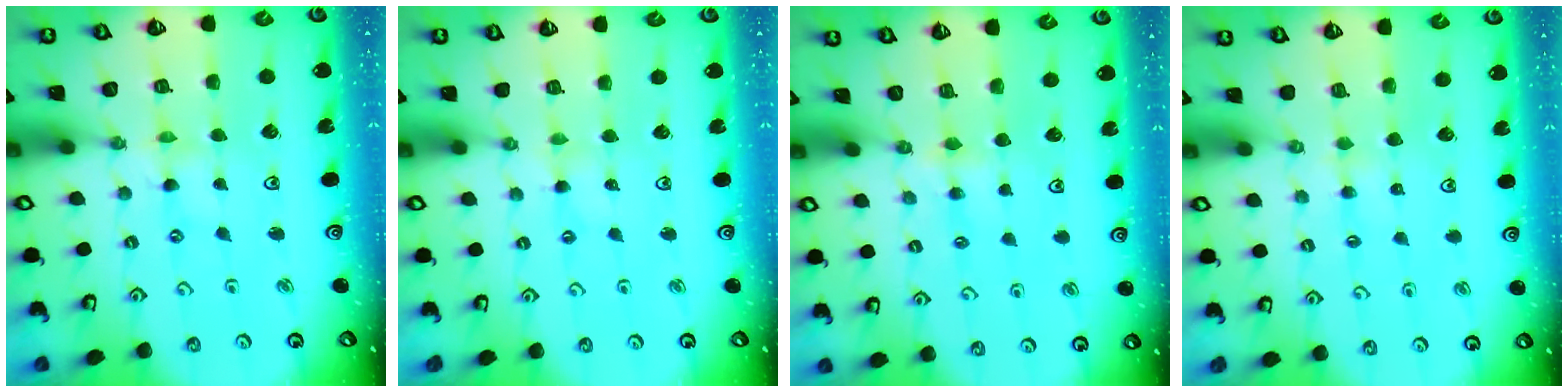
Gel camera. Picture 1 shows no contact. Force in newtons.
{"total": 1.0, "press": 0.9, "slide": 0.2}
{"total": 3.2, "press": 3.2, "slide": 0.4}
{"total": 3.2, "press": 3.1, "slide": 0.5}